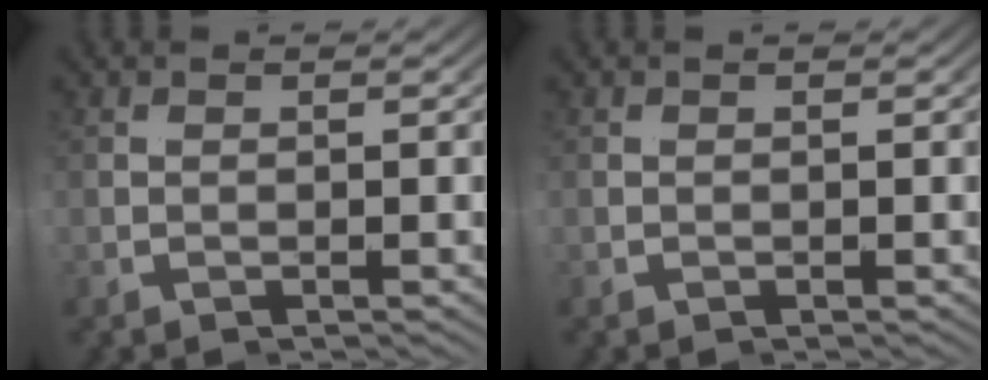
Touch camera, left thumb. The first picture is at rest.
{"total": 0.0}